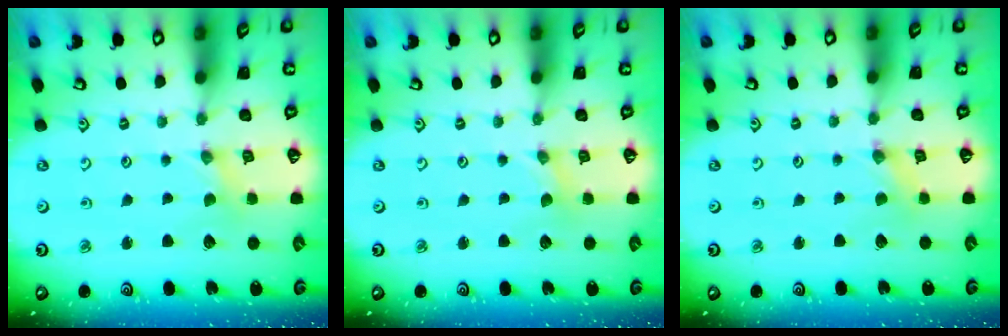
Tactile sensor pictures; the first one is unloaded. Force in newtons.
{"total": 0.0}
{"total": 0.0}